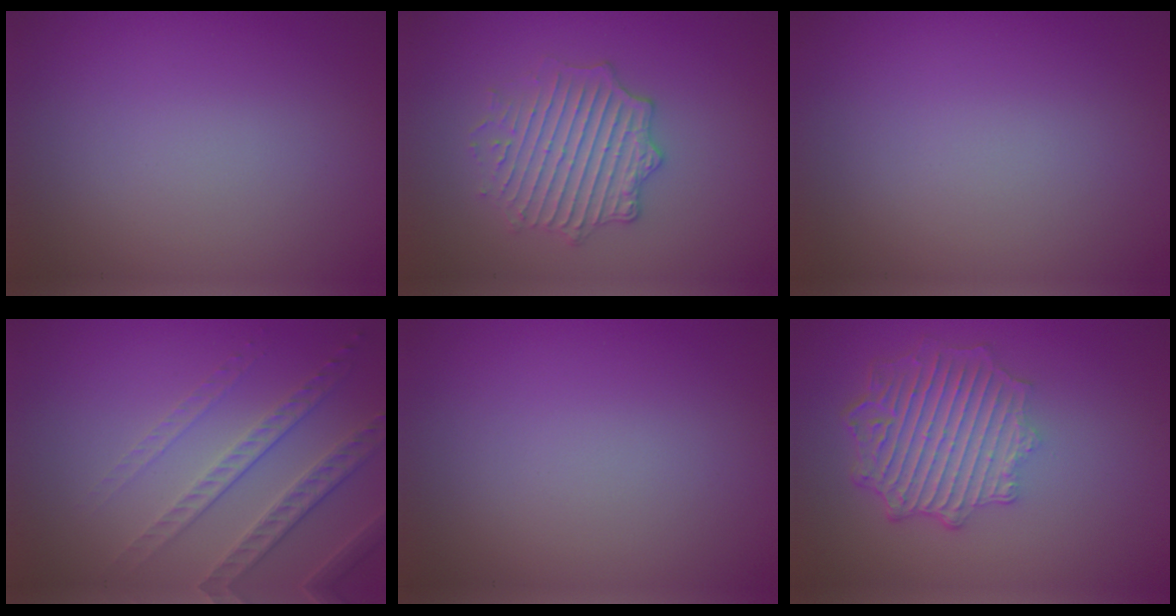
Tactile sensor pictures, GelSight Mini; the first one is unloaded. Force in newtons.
{"total": 4.1, "press": 3.6, "slide": 1.8}
{"total": 0.0}
{"total": 4.6, "press": 3.3, "slide": 3.3}
{"total": 0.0}
{"total": 6.2, "press": 4.7, "slide": 4.1}